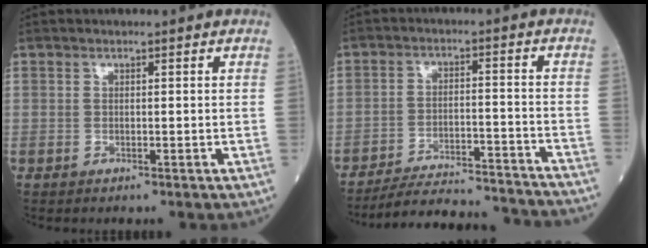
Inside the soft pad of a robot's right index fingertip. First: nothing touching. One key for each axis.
{"total": 17.9, "fx": -17.0, "fy": 1.1, "fz": 5.2, "tx": -0.080, "ty": -0.008, "tz": -0.238}